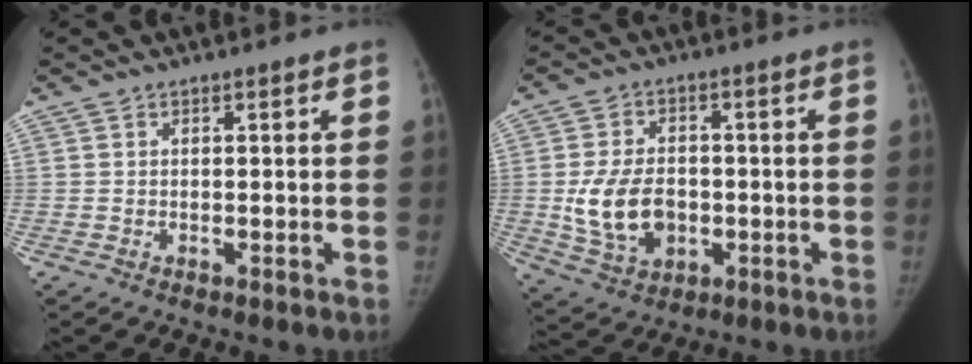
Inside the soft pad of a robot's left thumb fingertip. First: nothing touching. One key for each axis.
{"total": 11.3, "fx": -1.4, "fy": 8.0, "fz": 7.9, "tx": -0.128, "ty": 0.003, "tz": -0.013}